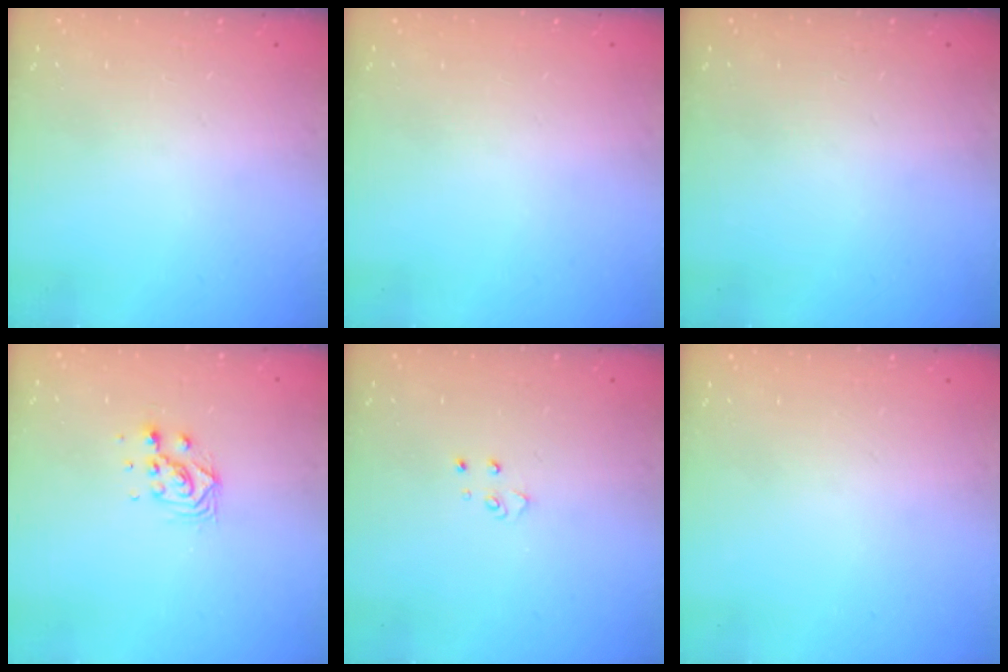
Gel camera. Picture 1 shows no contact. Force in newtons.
{"total": 0.0}
{"total": 0.0}
{"total": 6.1, "press": 6.1, "slide": 0.2}
{"total": 4.0, "press": 4.0, "slide": 0.4}
{"total": 0.0}